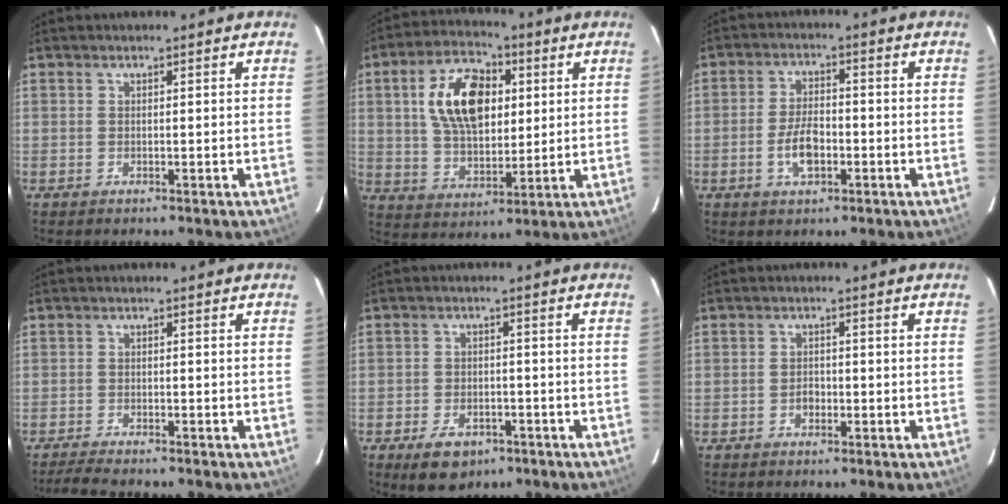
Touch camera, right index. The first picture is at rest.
{"total": 14.9, "force": [3.6, 8.9, 11.4], "torque": [-0.205, 0.023, 0.069]}
{"total": 6.4, "force": [-2.2, 3.2, 5.1], "torque": [-0.104, 0.003, -0.037]}
{"total": 4.3, "force": [-3.9, 0.3, 1.8], "torque": [-0.053, -0.010, -0.069]}
{"total": 7.8, "force": [-4.8, 4.7, 3.9], "torque": [-0.089, -0.001, -0.065]}
{"total": 1.9, "force": [-0.8, 1.4, 0.9], "torque": [-0.017, 0.006, -0.012]}